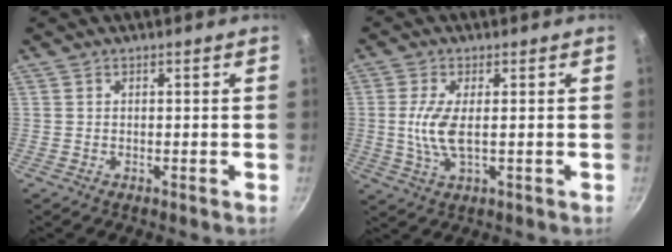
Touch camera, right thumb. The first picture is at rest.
{"total": 6.4, "force": [0.2, 2.1, 6.0], "torque": [-0.138, -0.003, 0.002]}